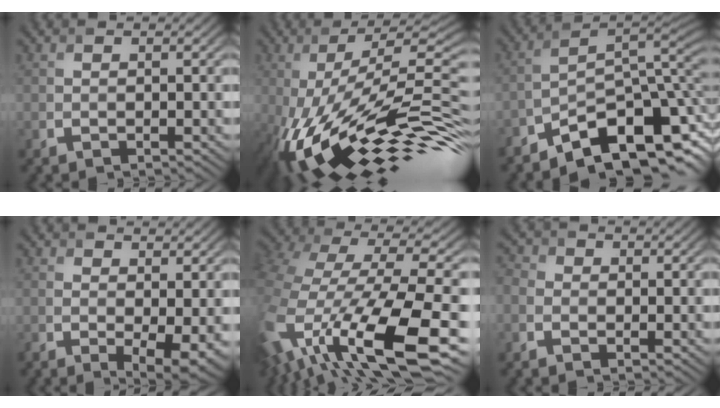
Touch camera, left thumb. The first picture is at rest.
{"total": 18.1, "force": [-5.4, 5.0, 16.5], "torque": [-0.276, 0.011, -0.118]}
{"total": 11.1, "force": [-7.1, 3.2, 7.9], "torque": [-0.113, -0.007, -0.128]}
{"total": 4.8, "force": [-0.5, 1.4, 4.6], "torque": [-0.072, -0.011, -0.001]}
{"total": 15.0, "force": [-4.0, 7.2, 12.6], "torque": [-0.304, -0.039, -0.042]}
{"total": 2.6, "force": [-0.6, 2.1, 1.4], "torque": [-0.037, 0.005, -0.022]}